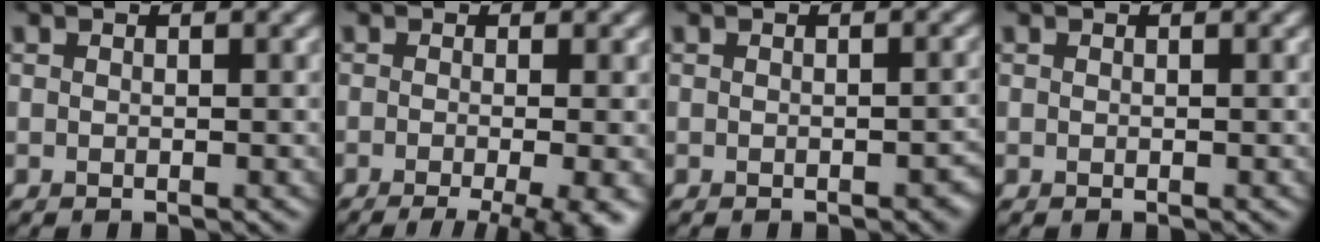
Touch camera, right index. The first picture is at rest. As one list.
[{"total": 7.3, "force": [-2.9, 2.3, 6.2], "torque": [-0.055, -0.003, -0.042]}, {"total": 1.3, "force": [-0.7, 0.5, 1.0], "torque": [-0.016, -0.001, -0.007]}, {"total": 0.0}]